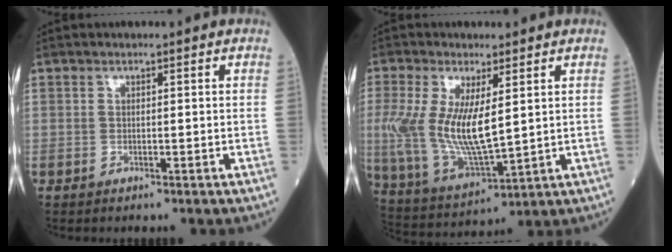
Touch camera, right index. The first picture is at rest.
{"total": 12.3, "force": [1.7, 3.8, 11.6], "torque": [-0.256, -0.013, 0.043]}